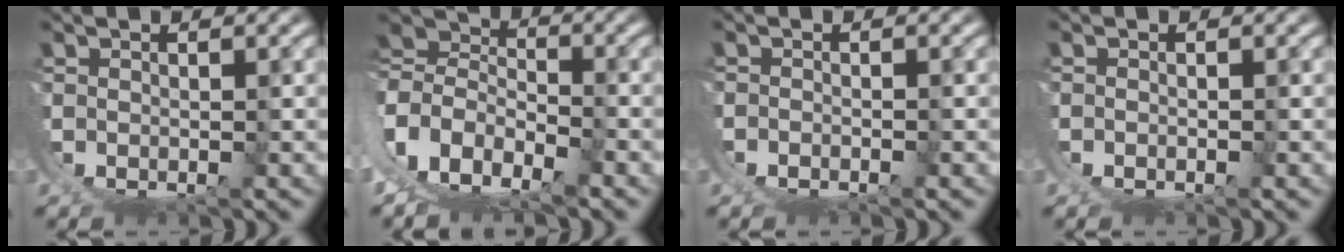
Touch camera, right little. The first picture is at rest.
{"total": 9.6, "force": [2.1, 7.7, 5.4], "torque": [-0.131, -0.023, 0.033]}
{"total": 1.4, "force": [-0.7, 1.1, 0.7], "torque": [-0.016, 0.000, -0.011]}
{"total": 0.7, "force": [-0.3, 0.5, 0.3], "torque": [-0.008, 0.000, -0.005]}